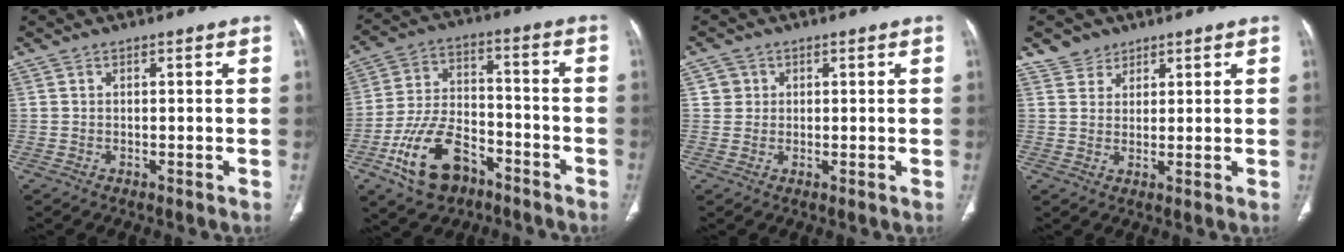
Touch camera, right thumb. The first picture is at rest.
{"total": 14.3, "force": [-7.7, 8.6, 8.5], "torque": [-0.146, 0.054, -0.134]}
{"total": 2.5, "force": [0.7, 2.4, 0.2], "torque": [0.018, 0.004, 0.011]}
{"total": 3.7, "force": [2.6, 2.7, 0.1], "torque": [0.024, -0.014, 0.040]}